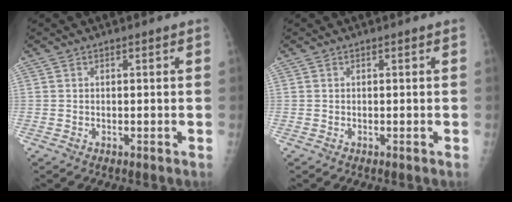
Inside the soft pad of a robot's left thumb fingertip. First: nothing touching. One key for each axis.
{"total": 0.0}